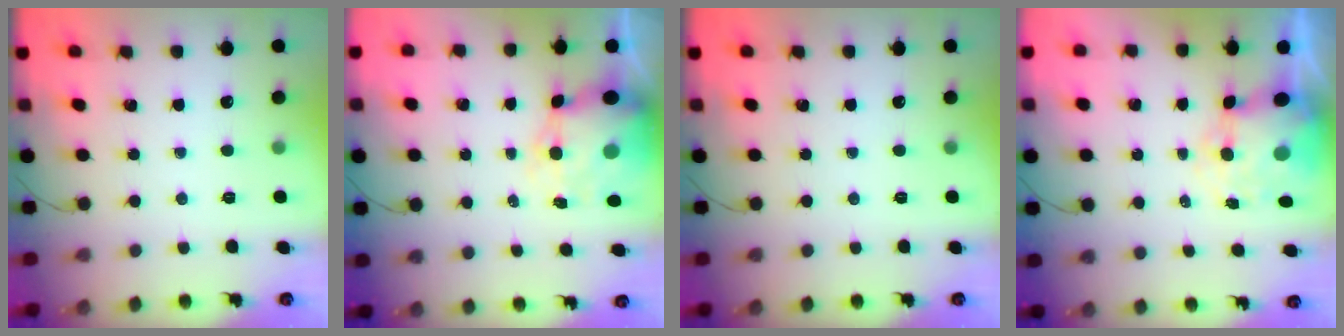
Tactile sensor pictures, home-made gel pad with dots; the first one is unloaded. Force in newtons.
{"total": 9.6, "press": 9.2, "slide": 2.7}
{"total": 0.0}
{"total": 9.1, "press": 8.8, "slide": 2.3}